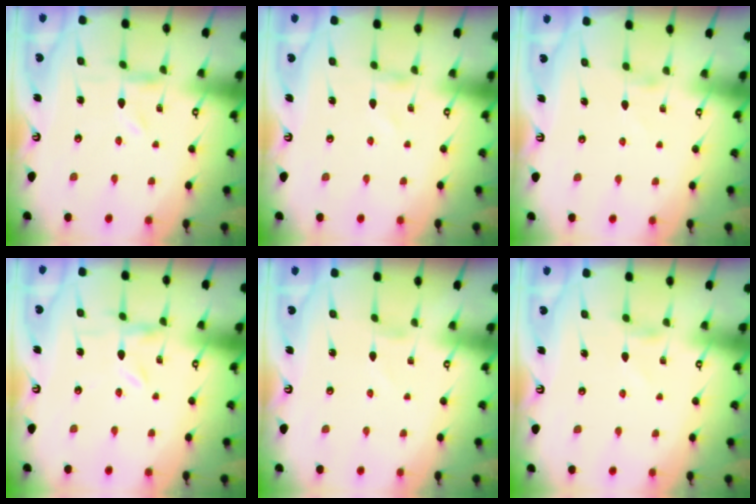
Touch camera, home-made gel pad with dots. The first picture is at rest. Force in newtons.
{"total": 0.0}
{"total": 0.0}
{"total": 0.0}
{"total": 1.1, "press": 1.1, "slide": 0.1}
{"total": 2.3, "press": 2.3, "slide": 0.3}